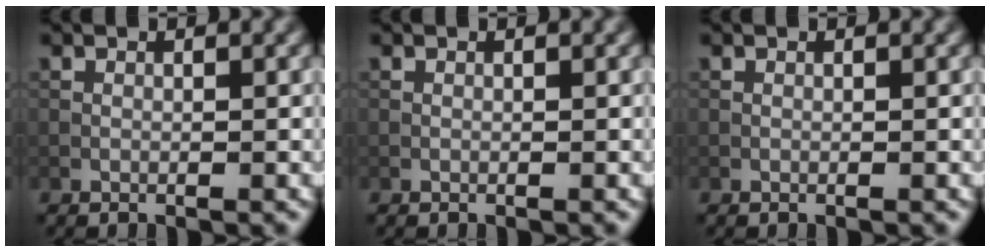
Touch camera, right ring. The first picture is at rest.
{"total": 0.0}
{"total": 0.0}